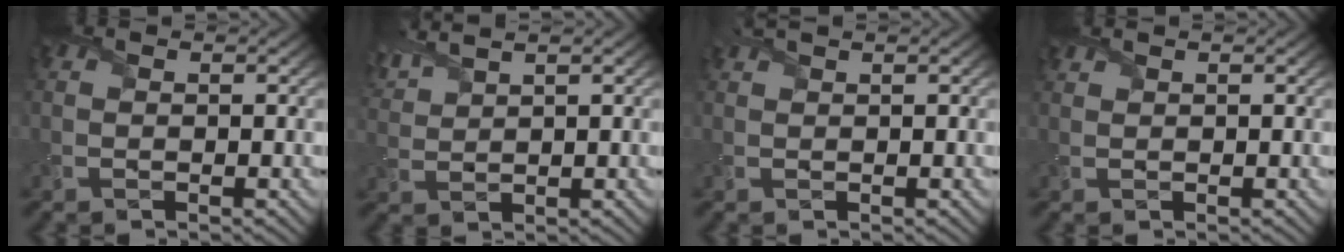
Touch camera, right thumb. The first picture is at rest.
{"total": 4.2, "force": [3.6, 0.4, 2.0], "torque": [-0.065, 0.017, 0.073]}
{"total": 1.3, "force": [1.2, -0.2, 0.6], "torque": [-0.016, 0.008, 0.025]}
{"total": 0.9, "force": [0.9, -0.2, -0.1], "torque": [-0.004, 0.003, 0.021]}